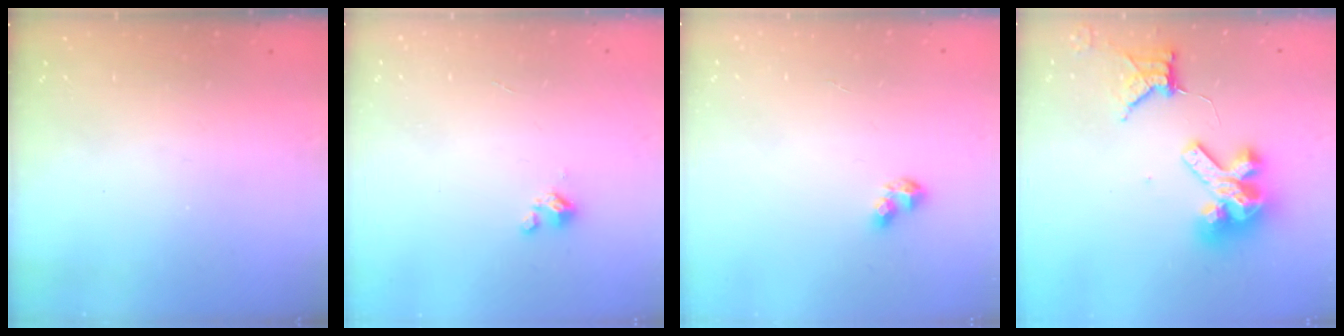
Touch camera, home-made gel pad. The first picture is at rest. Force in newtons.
{"total": 0.9, "press": 0.9, "slide": 0.2}
{"total": 3.5, "press": 3.5, "slide": 0.3}
{"total": 13.7, "press": 13.6, "slide": 1.8}